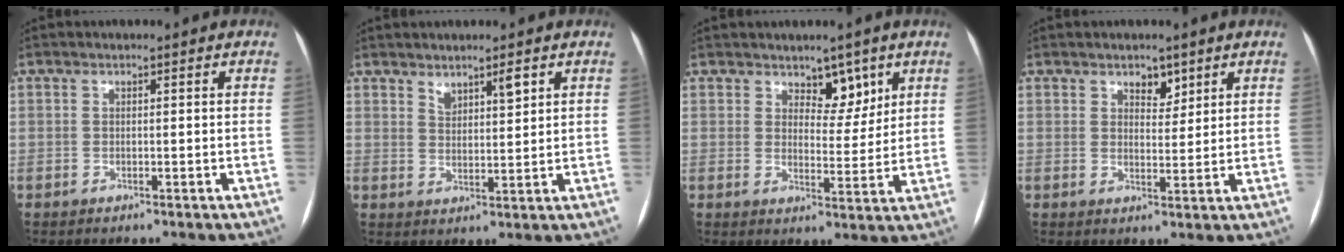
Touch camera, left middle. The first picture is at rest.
{"total": 3.6, "force": [2.5, 1.0, 2.3], "torque": [-0.042, 0.002, 0.046]}
{"total": 4.9, "force": [3.3, 2.6, 2.4], "torque": [-0.019, -0.004, 0.051]}
{"total": 3.1, "force": [2.1, 1.7, 1.5], "torque": [-0.017, -0.002, 0.035]}